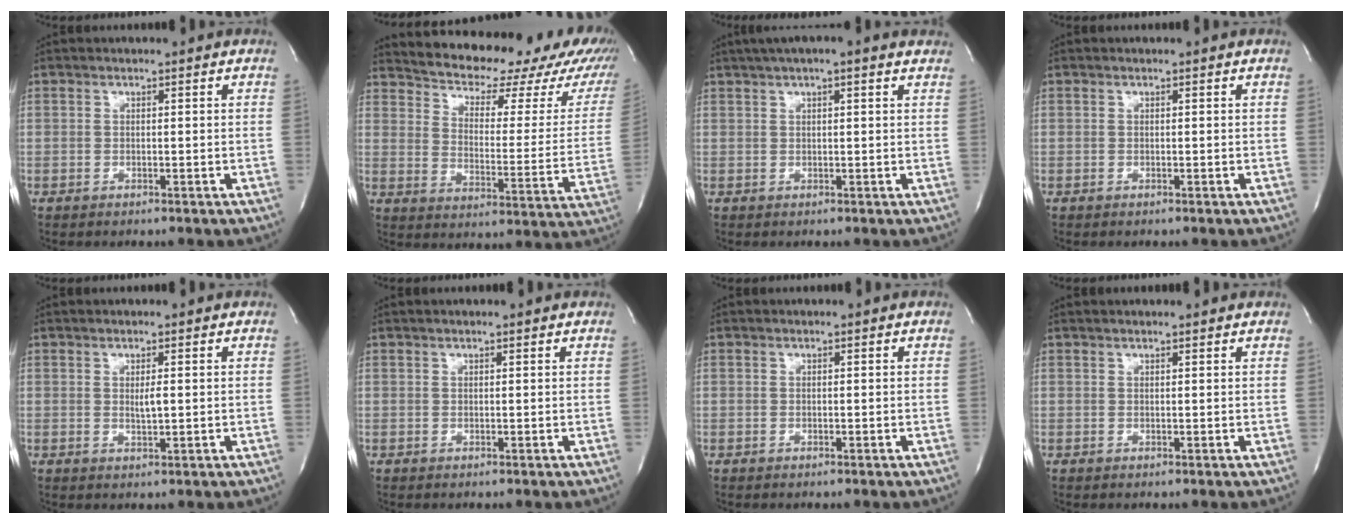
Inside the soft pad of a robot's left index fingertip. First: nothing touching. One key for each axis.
{"total": 24.8, "fx": 22.0, "fy": 7.5, "fz": 8.7, "tx": -0.130, "ty": -0.063, "tz": 0.256}
{"total": 7.8, "fx": 5.8, "fy": 1.1, "fz": 5.1, "tx": -0.082, "ty": 0.037, "tz": 0.076}
{"total": 0.0}
{"total": 1.7, "fx": 0.4, "fy": 0.2, "fz": 1.6, "tx": -0.033, "ty": -0.003, "tz": 0.007}
{"total": 1.9, "fx": 1.7, "fy": 0.1, "fz": 1.0, "tx": -0.013, "ty": 0.018, "tz": 0.021}
{"total": 0.0}
{"total": 3.3, "fx": 3.1, "fy": 0.4, "fz": 1.2, "tx": -0.018, "ty": 0.021, "tz": 0.035}